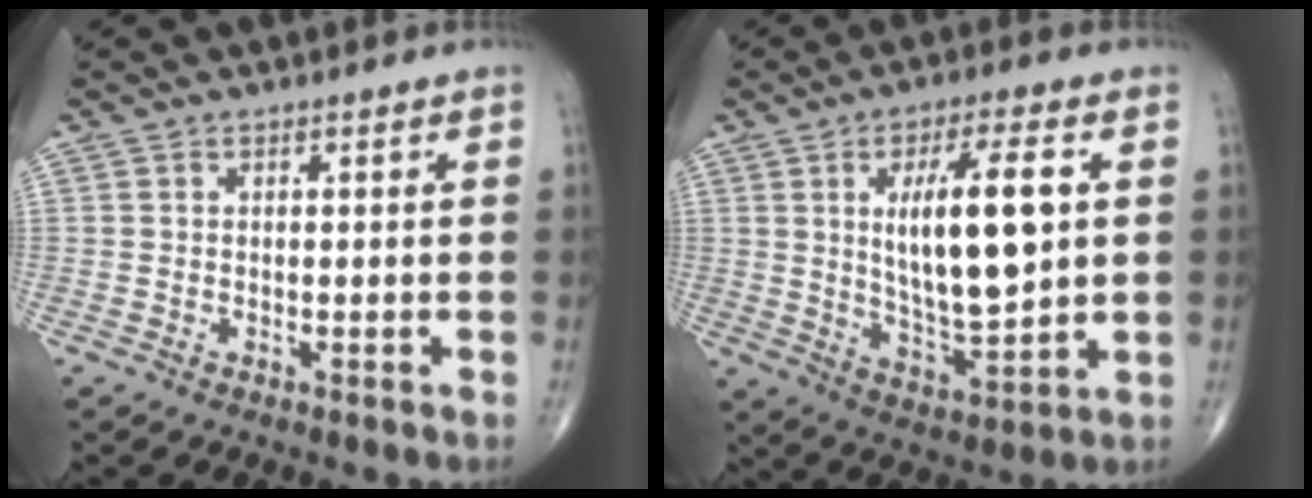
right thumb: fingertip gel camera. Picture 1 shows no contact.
{"total": 16.4, "force": [3.0, 5.4, 15.3], "torque": [-0.246, -0.016, 0.057]}